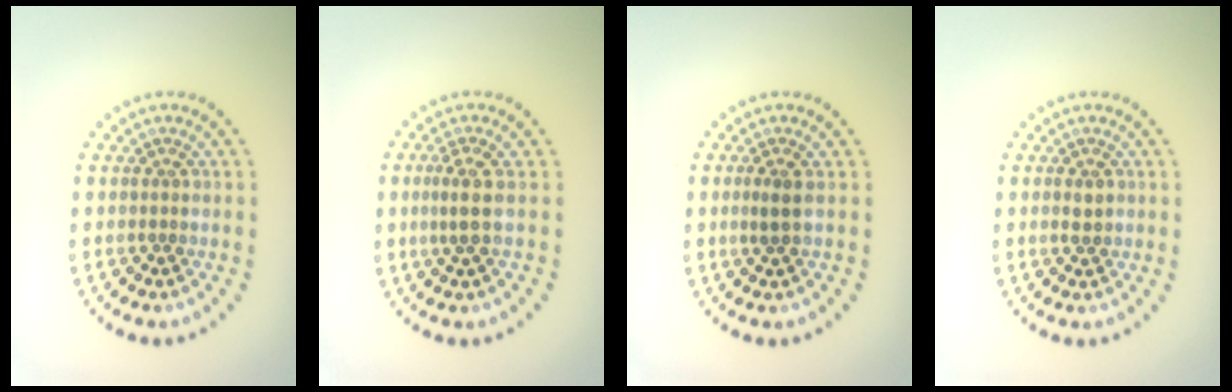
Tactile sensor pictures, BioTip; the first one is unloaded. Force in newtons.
{"total": 2.0, "press": 1.6, "slide": 1.2}
{"total": 1.4, "press": 1.2, "slide": 0.8}
{"total": 1.0, "press": 1.0, "slide": 0.1}